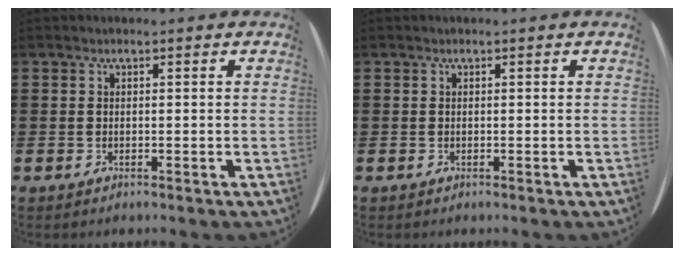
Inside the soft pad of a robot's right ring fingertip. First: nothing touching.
{"total": 0.0}